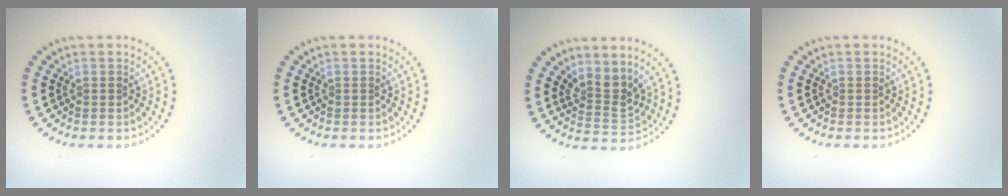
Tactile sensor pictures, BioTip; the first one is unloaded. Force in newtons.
{"total": 0.0}
{"total": 2.7, "press": 2.0, "slide": 1.9}
{"total": 0.0}